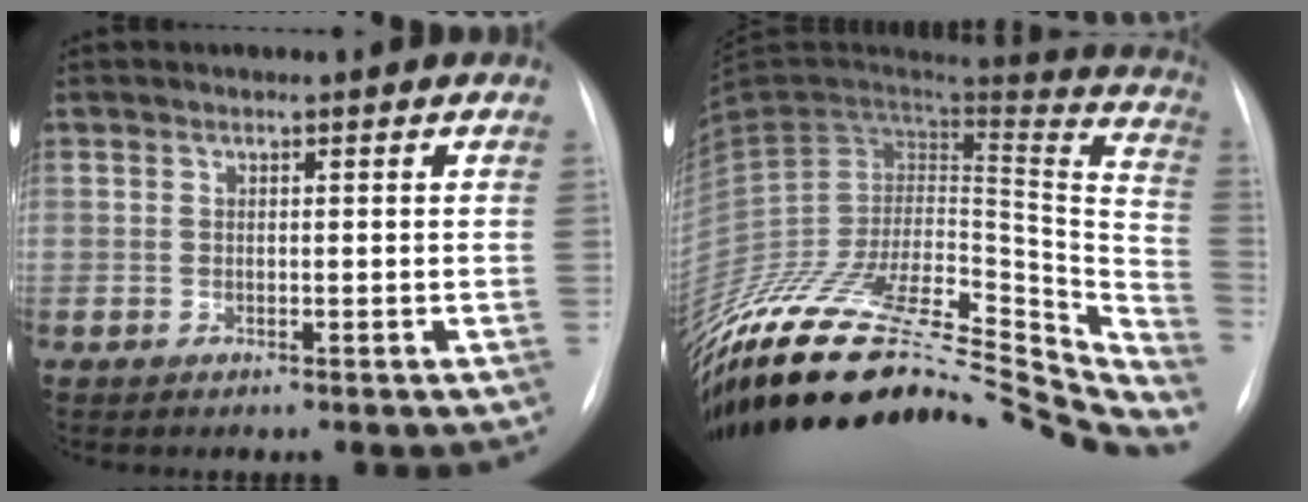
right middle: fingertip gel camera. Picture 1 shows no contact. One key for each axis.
{"total": 43.0, "fx": -36.4, "fy": 13.2, "fz": 18.7, "tx": -0.290, "ty": -0.042, "tz": -0.521}